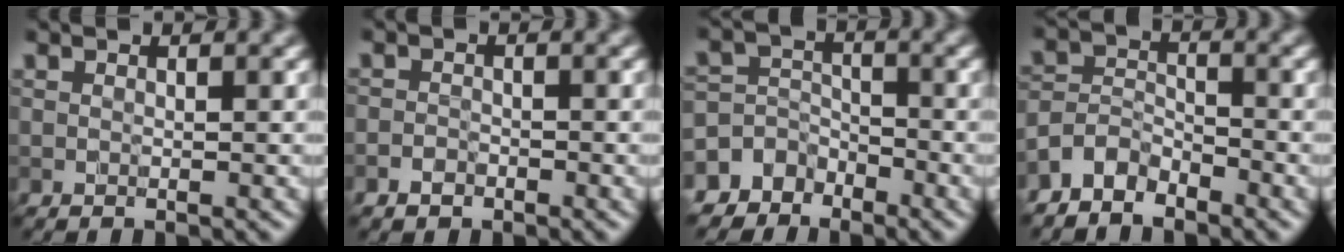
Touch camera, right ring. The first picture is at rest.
{"total": 1.1, "force": [-0.9, 0.7, 0.2], "torque": [0.001, 0.001, -0.019]}
{"total": 5.0, "force": [-3.7, 3.4, -0.4], "torque": [0.031, 0.001, -0.075]}
{"total": 2.9, "force": [-2.5, 1.3, 0.5], "torque": [-0.006, 0.009, -0.058]}